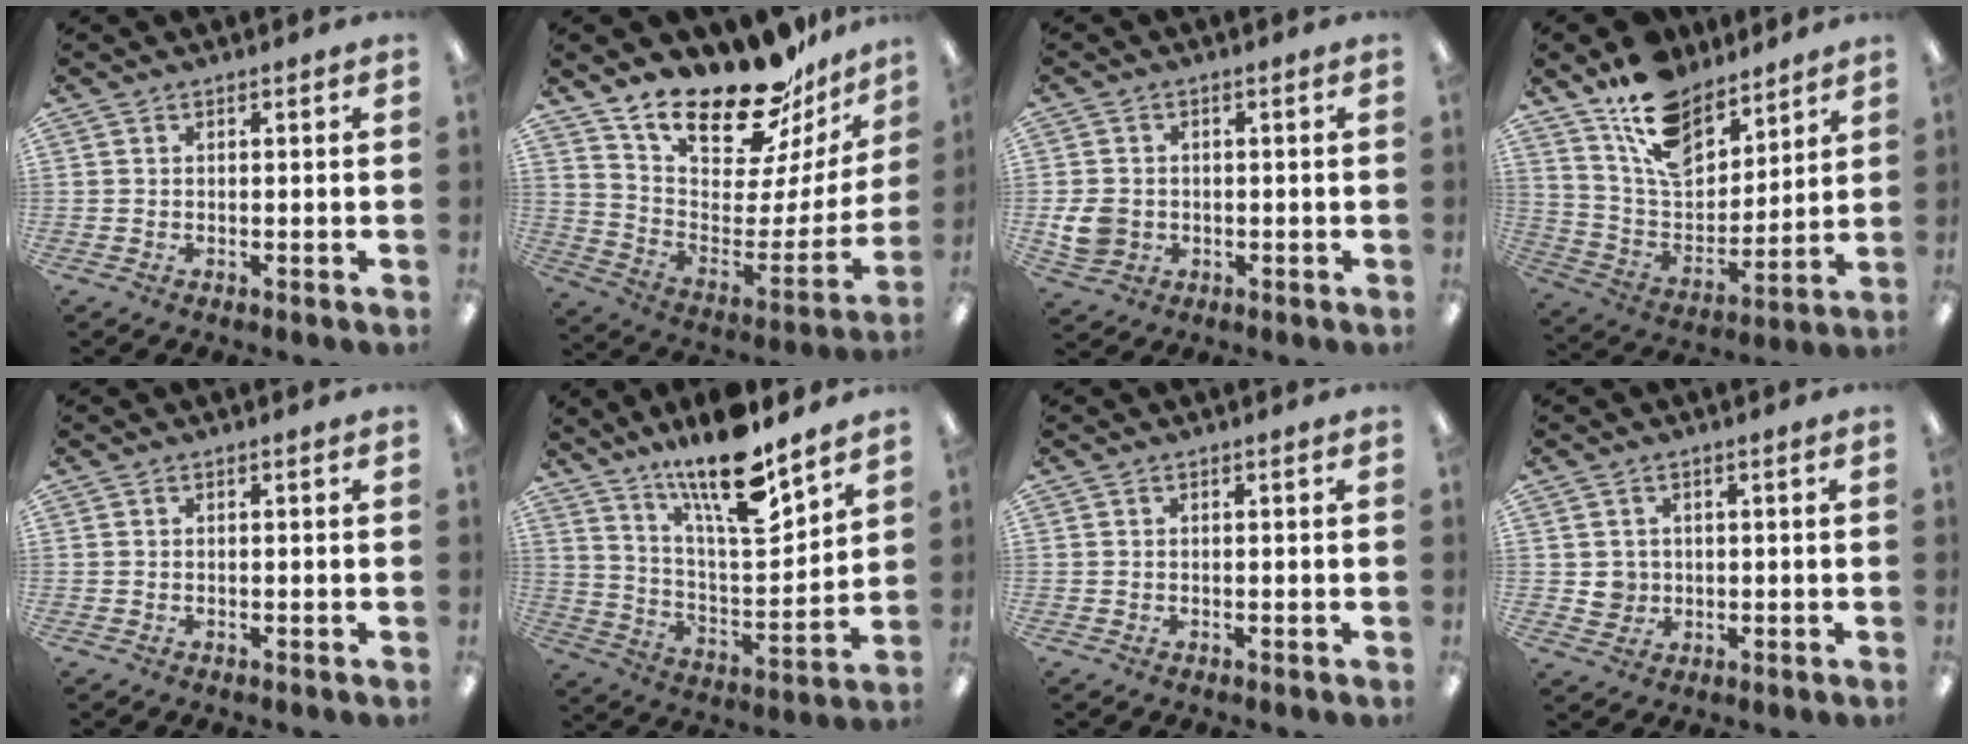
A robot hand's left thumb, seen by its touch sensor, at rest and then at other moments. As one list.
[{"total": 21.9, "force": [18.5, 6.5, 9.8], "torque": [-0.156, -0.143, 0.319]}, {"total": 5.9, "force": [-0.4, 5.1, 2.9], "torque": [-0.065, 0.005, -0.007]}, {"total": 15.7, "force": [11.8, 8.2, 6.5], "torque": [-0.133, -0.069, 0.221]}, {"total": 0.0}, {"total": 17.8, "force": [13.7, 4.2, 10.6], "torque": [-0.185, -0.095, 0.228]}, {"total": 0.0}, {"total": 3.5, "force": [0.6, 3.4, 0.5], "torque": [-0.007, 0.003, 0.011]}]